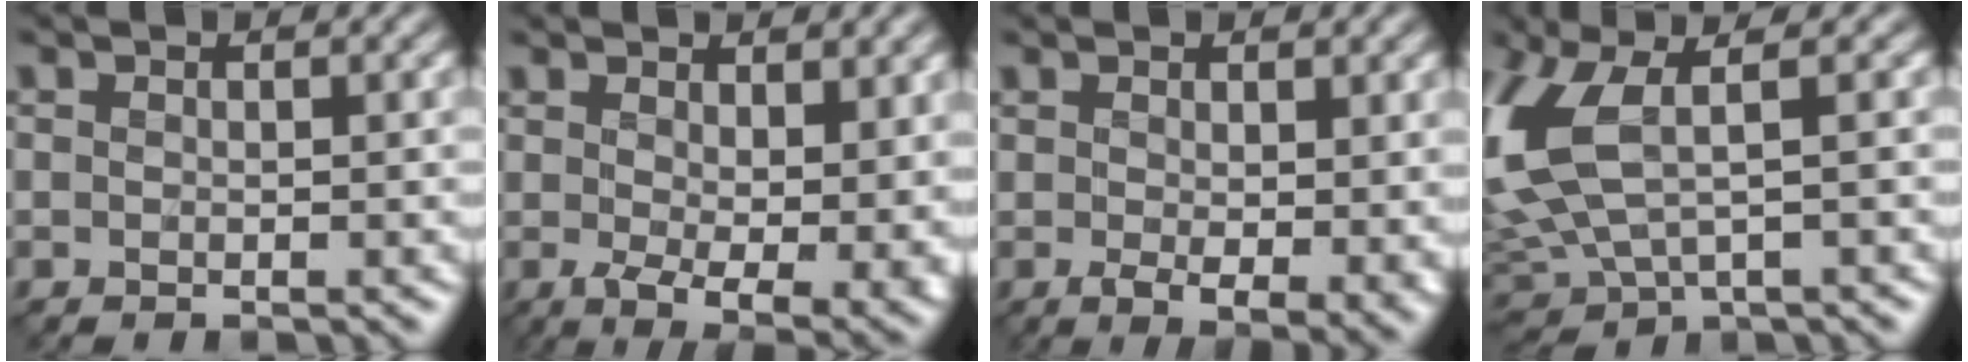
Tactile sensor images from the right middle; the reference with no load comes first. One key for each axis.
{"total": 8.1, "fx": 0.3, "fy": 3.8, "fz": 7.2, "tx": -0.112, "ty": -0.020, "tz": 0.019}
{"total": 4.5, "fx": 0.0, "fy": 1.5, "fz": 4.3, "tx": -0.069, "ty": -0.016, "tz": 0.007}
{"total": 7.5, "fx": 1.0, "fy": 3.5, "fz": 6.6, "tx": -0.183, "ty": -0.004, "tz": 0.022}